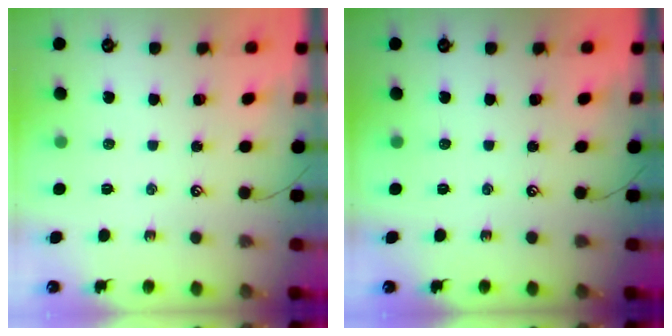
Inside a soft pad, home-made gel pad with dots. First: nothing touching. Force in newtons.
{"total": 0.0}